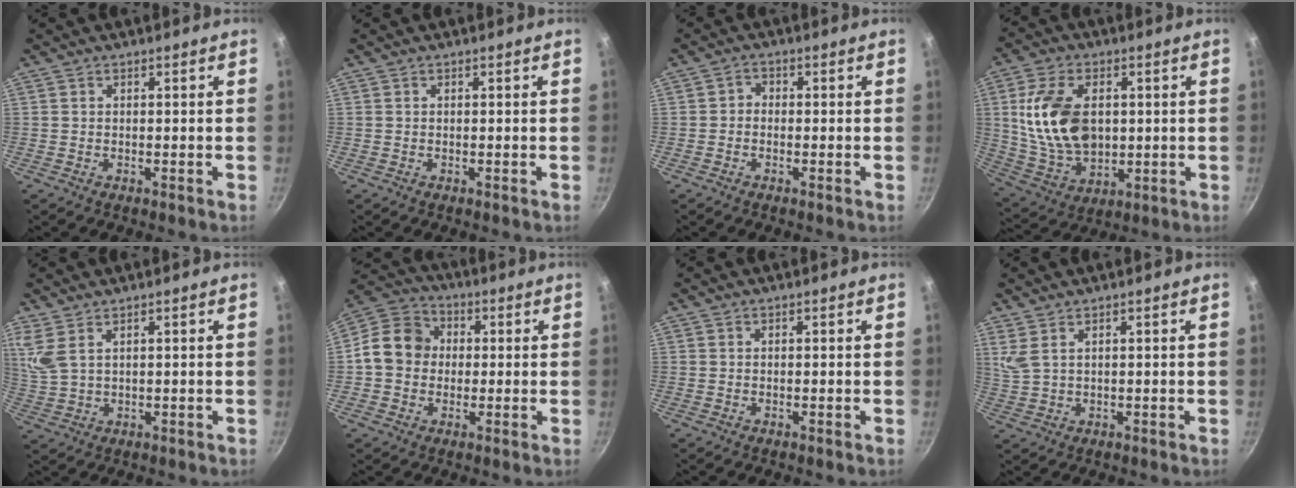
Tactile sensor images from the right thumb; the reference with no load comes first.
{"total": 0.0}
{"total": 1.9, "force": [-0.6, 1.6, 0.8], "torque": [-0.009, 0.011, -0.016]}
{"total": 16.8, "force": [2.1, 10.8, 12.6], "torque": [-0.219, -0.010, 0.052]}
{"total": 5.1, "force": [3.0, 2.3, 3.5], "torque": [-0.075, -0.016, 0.069]}
{"total": 11.1, "force": [0.1, 9.6, 5.6], "torque": [-0.068, 0.025, -0.020]}
{"total": 0.0}
{"total": 3.2, "force": [1.8, 1.3, 2.3], "torque": [-0.050, -0.009, 0.044]}